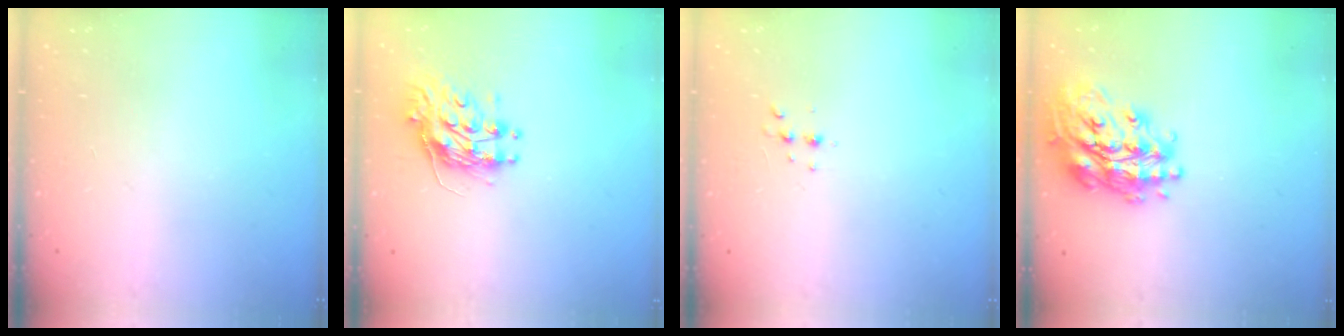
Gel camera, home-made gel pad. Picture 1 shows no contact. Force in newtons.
{"total": 9.6, "press": 9.6, "slide": 0.3}
{"total": 3.1, "press": 3.0, "slide": 0.6}
{"total": 21.0, "press": 20.9, "slide": 1.5}